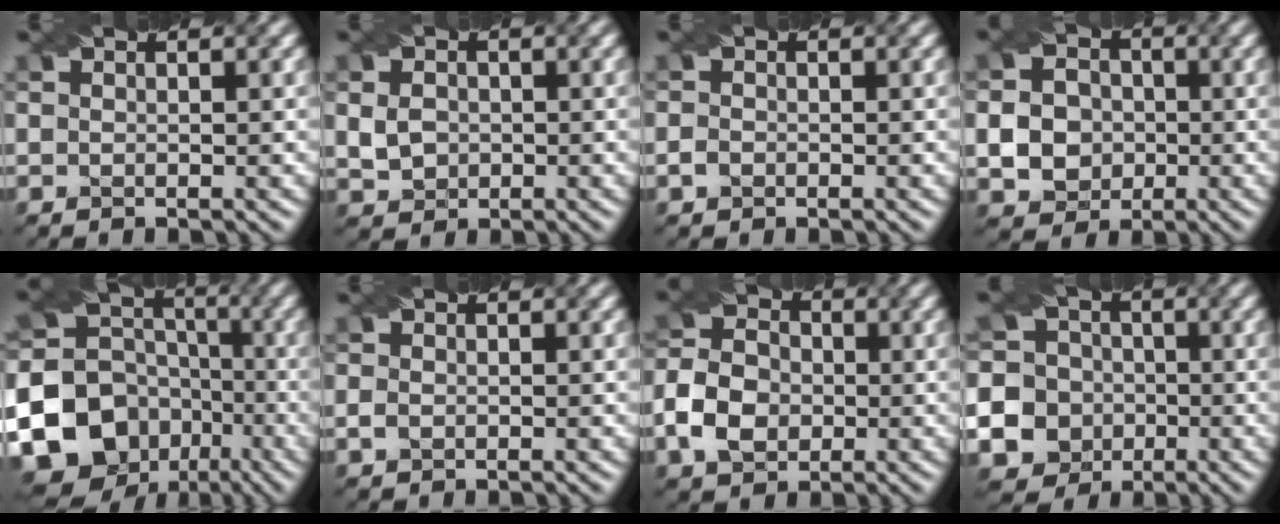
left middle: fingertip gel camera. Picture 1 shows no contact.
{"total": 3.0, "force": [-0.2, 2.6, 1.5], "torque": [-0.035, 0.002, -0.009]}
{"total": 0.8, "force": [-0.7, 0.5, 0.1], "torque": [0.001, -0.002, -0.016]}
{"total": 5.2, "force": [-0.9, 4.7, 2.1], "torque": [-0.031, 0.001, -0.029]}
{"total": 20.0, "force": [-8.8, 16.7, 6.5], "torque": [-0.160, -0.048, -0.166]}
{"total": 0.7, "force": [-0.4, 0.5, 0.3], "torque": [-0.006, -0.003, -0.010]}
{"total": 5.5, "force": [-1.7, 4.2, 3.0], "torque": [-0.063, 0.004, -0.045]}
{"total": 15.7, "force": [-5.7, 14.3, 2.9], "torque": [-0.107, -0.021, -0.120]}